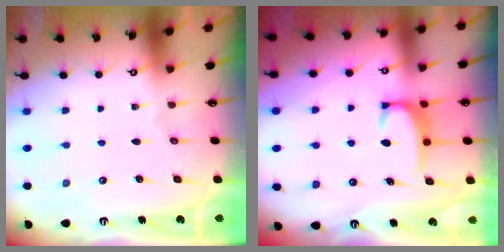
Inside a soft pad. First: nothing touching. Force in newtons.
{"total": 2.8, "press": 2.8, "slide": 0.4}